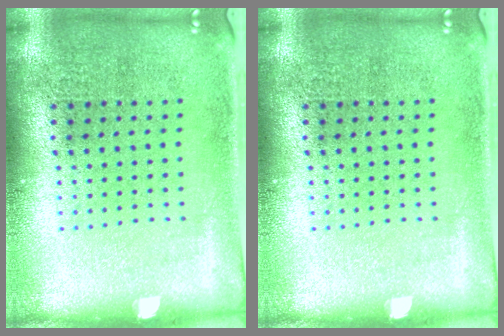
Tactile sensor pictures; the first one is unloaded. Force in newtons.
{"total": 0.0}